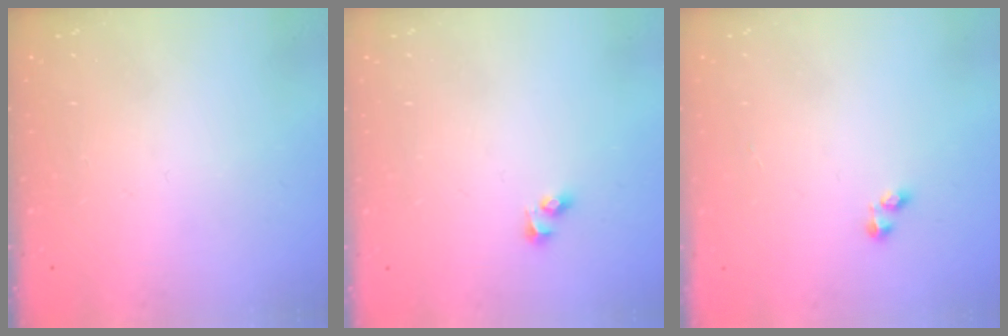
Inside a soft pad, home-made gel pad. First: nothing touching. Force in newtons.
{"total": 2.7, "press": 2.5, "slide": 1.2}
{"total": 1.6, "press": 1.5, "slide": 0.4}